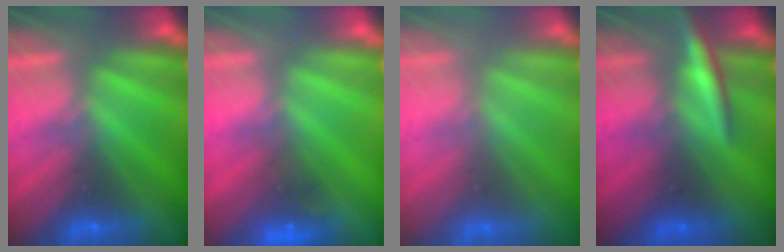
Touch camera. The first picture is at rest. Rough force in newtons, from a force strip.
{"total": 4.7}
{"total": 2.7}
{"total": 3.0}